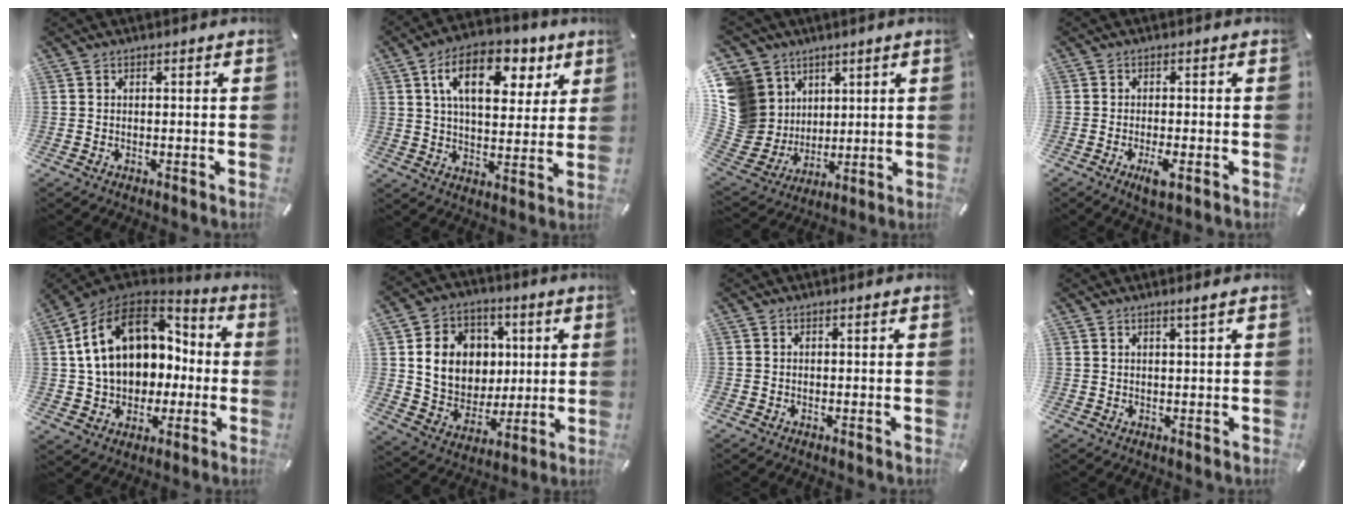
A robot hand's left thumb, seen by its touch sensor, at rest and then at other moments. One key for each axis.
{"total": 14.9, "fx": 7.1, "fy": 8.6, "fz": 9.8, "tx": -0.143, "ty": -0.019, "tz": 0.119}
{"total": 15.3, "fx": 3.9, "fy": 13.9, "fz": 4.9, "tx": -0.118, "ty": -0.024, "tz": 0.085}
{"total": 4.3, "fx": -1.6, "fy": 1.3, "fz": 3.8, "tx": -0.065, "ty": -0.002, "tz": -0.025}
{"total": 18.5, "fx": 3.0, "fy": 14.4, "fz": 11.2, "tx": -0.215, "ty": 0.003, "tz": 0.056}
{"total": 13.8, "fx": 3.0, "fy": 12.4, "fz": 5.2, "tx": -0.083, "ty": -0.005, "tz": 0.069}
{"total": 0.0}
{"total": 1.5, "fx": 1.1, "fy": -0.1, "fz": 1.1, "tx": -0.022, "ty": -0.001, "tz": 0.019}